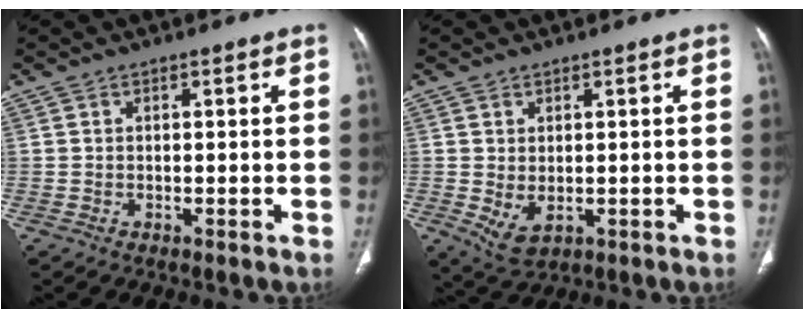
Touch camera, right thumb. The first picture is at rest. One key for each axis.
{"total": 4.6, "fx": -0.6, "fy": 2.9, "fz": 3.6, "tx": -0.065, "ty": -0.007, "tz": 0.007}